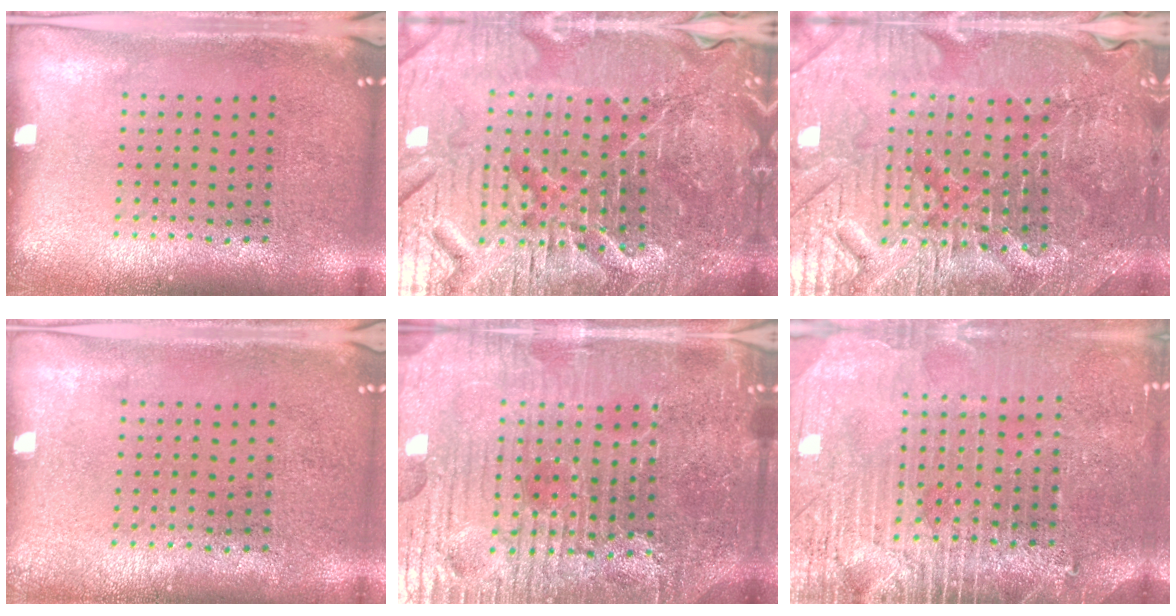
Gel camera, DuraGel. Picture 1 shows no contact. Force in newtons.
{"total": 7.2, "press": 6.4, "slide": 3.4}
{"total": 4.3, "press": 4.2, "slide": 0.8}
{"total": 0.0}
{"total": 6.0, "press": 5.6, "slide": 2.2}
{"total": 3.7, "press": 3.5, "slide": 1.3}